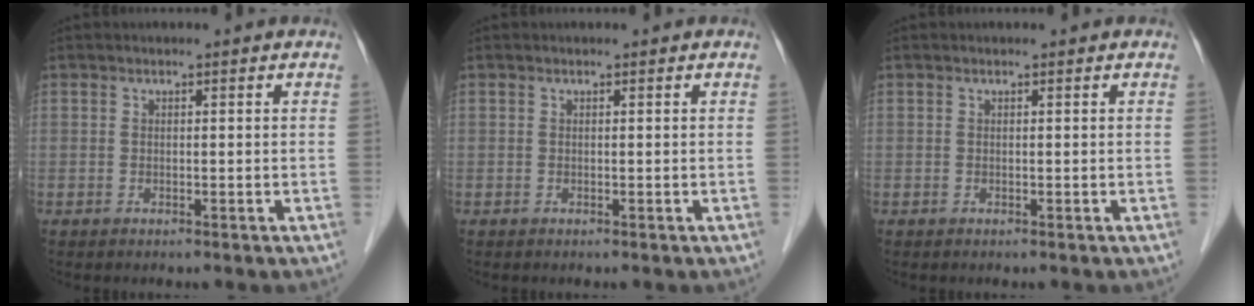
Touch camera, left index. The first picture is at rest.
{"total": 0.0}
{"total": 0.0}